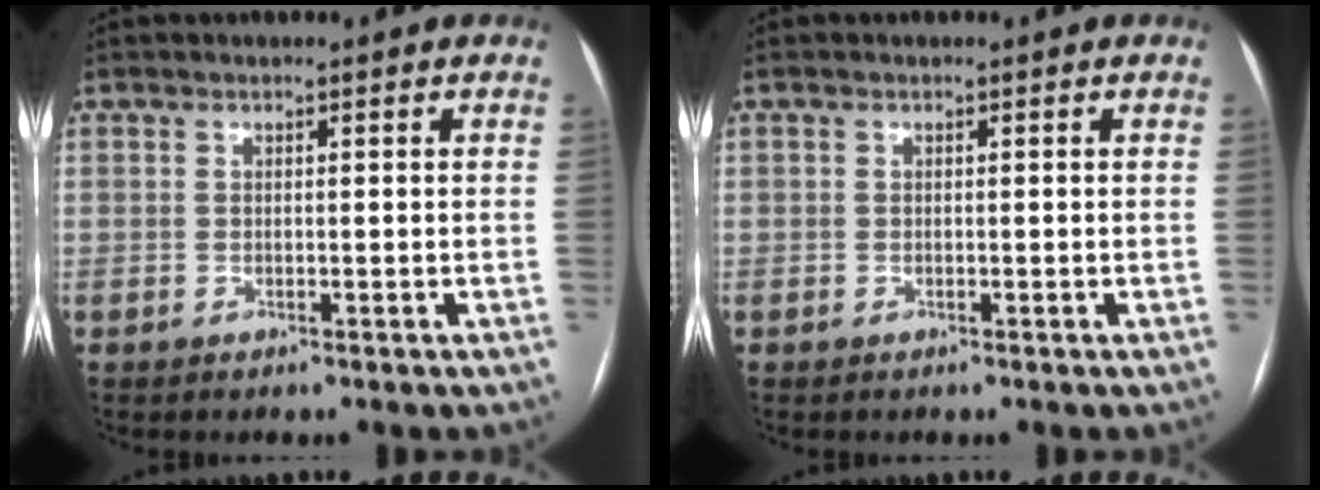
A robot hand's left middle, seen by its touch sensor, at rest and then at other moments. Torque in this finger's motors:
{"motor_torque": [-0.06, 0.16, -0.04, -0.06]}